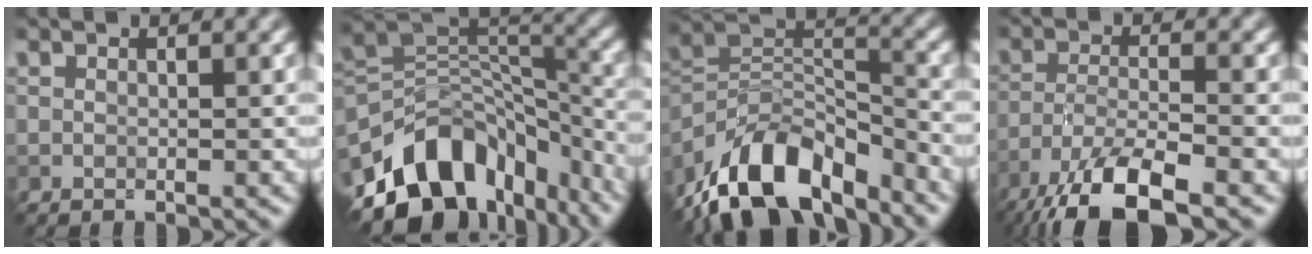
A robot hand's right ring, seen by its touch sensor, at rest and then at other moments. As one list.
[{"total": 12.3, "force": [-7.2, 7.7, 6.4], "torque": [-0.110, 0.001, -0.114]}, {"total": 10.9, "force": [-8.2, 4.7, 5.4], "torque": [-0.083, 0.009, -0.155]}, {"total": 8.7, "force": [-6.5, 2.2, 5.3], "torque": [-0.100, -0.009, -0.120]}]